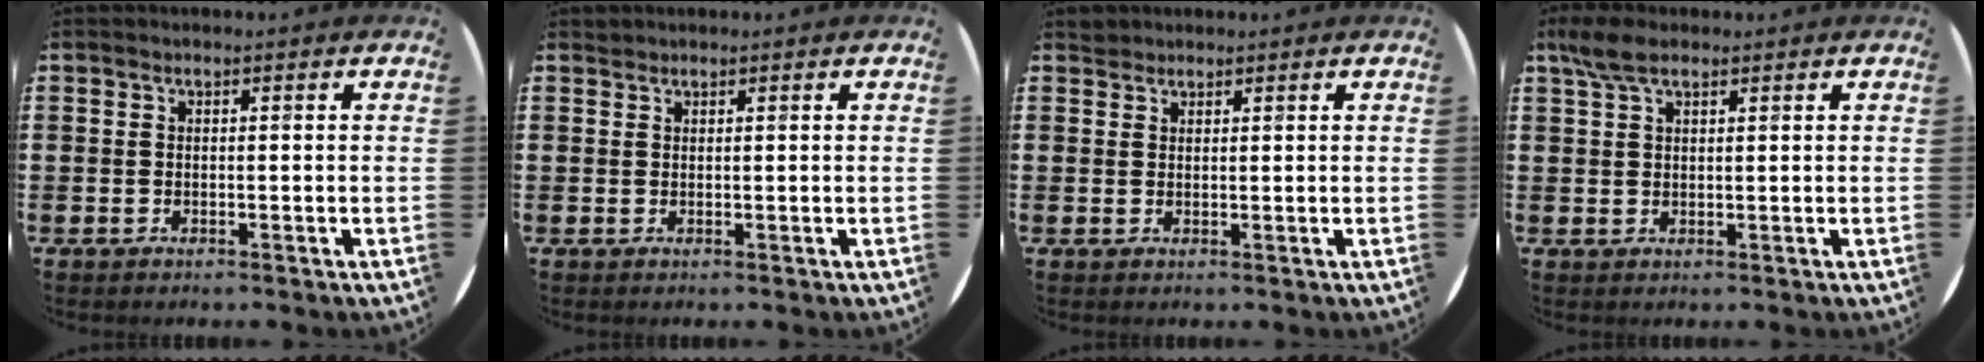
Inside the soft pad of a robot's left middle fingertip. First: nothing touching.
{"total": 0.5, "force": [0.5, 0.1, -0.1], "torque": [0.002, 0.003, 0.010]}
{"total": 1.2, "force": [1.2, 0.5, 0.0], "torque": [0.007, -0.001, 0.021]}
{"total": 3.7, "force": [2.5, 1.5, 2.3], "torque": [-0.049, 0.006, 0.046]}